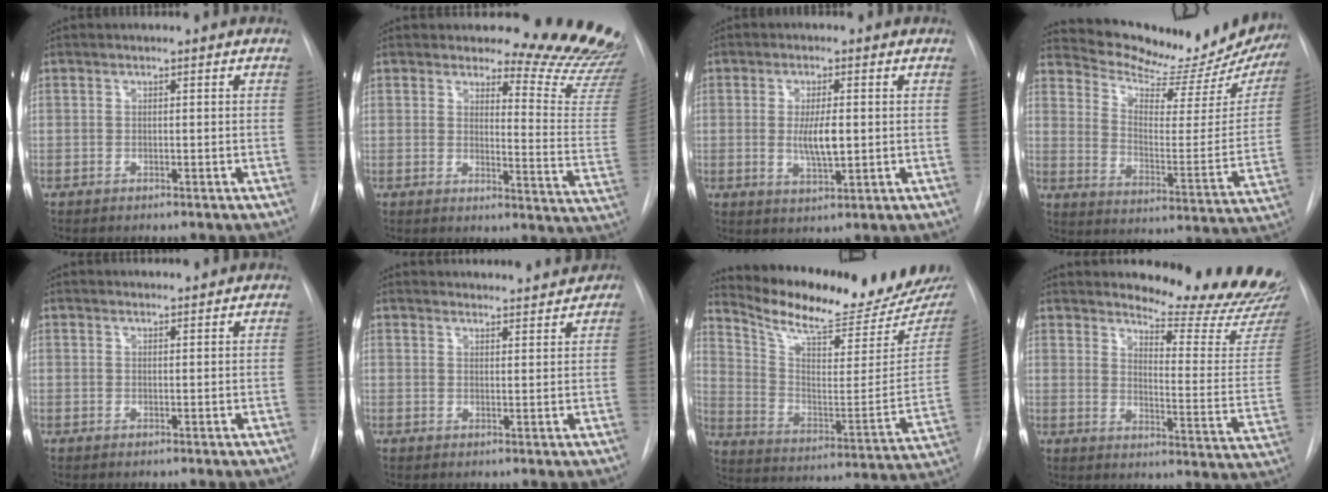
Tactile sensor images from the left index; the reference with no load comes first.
{"total": 15.1, "force": [14.5, 0.9, 3.9], "torque": [-0.029, -0.153, 0.142]}
{"total": 5.1, "force": [0.0, 1.3, 5.0], "torque": [-0.092, -0.010, 0.002]}
{"total": 22.1, "force": [21.3, 3.3, 5.1], "torque": [-0.078, -0.096, 0.269]}
{"total": 2.3, "force": [2.3, 0.5, 0.1], "torque": [-0.003, 0.011, 0.029]}
{"total": 10.9, "force": [10.5, 2.5, 1.8], "torque": [-0.001, 0.013, 0.110]}
{"total": 21.3, "force": [19.4, 2.0, 8.5], "torque": [-0.145, -0.071, 0.287]}
{"total": 18.4, "force": [17.8, 0.9, 4.8], "torque": [-0.061, -0.131, 0.208]}